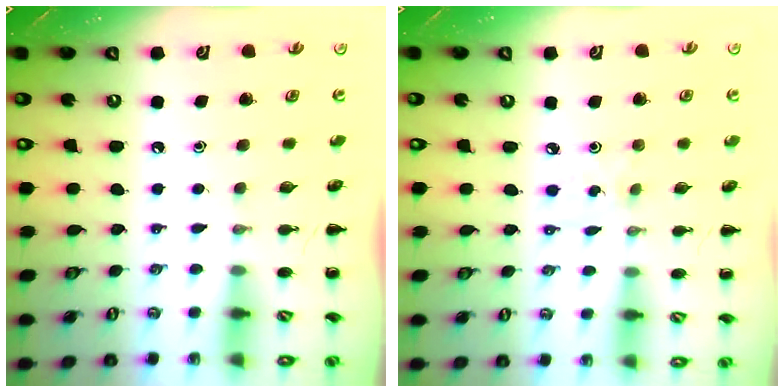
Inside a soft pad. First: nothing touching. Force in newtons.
{"total": 2.1, "press": 2.0, "slide": 0.4}